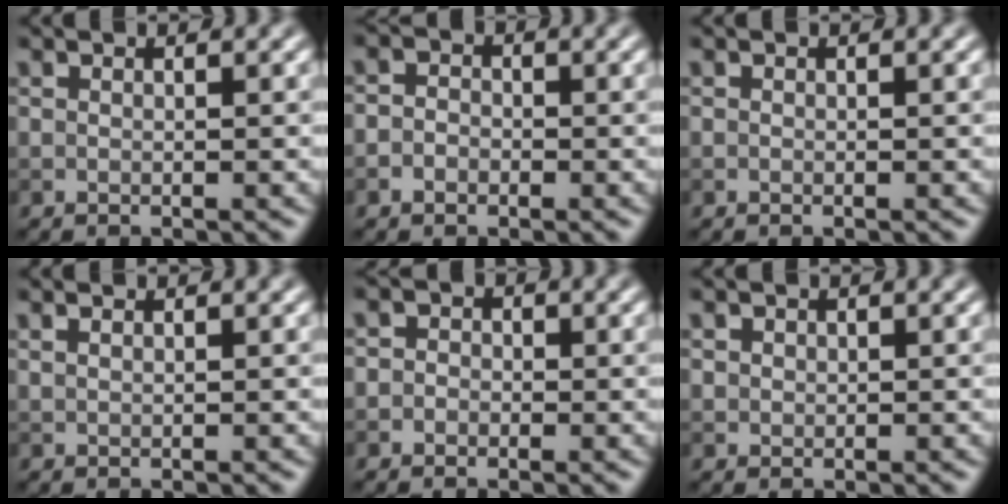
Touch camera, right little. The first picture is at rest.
{"total": 1.7, "force": [-0.6, 1.4, 0.7], "torque": [0.001, 0.002, -0.021]}
{"total": 0.0}
{"total": 0.7, "force": [0.6, 0.2, 0.4], "torque": [-0.010, 0.001, 0.009]}
{"total": 2.3, "force": [0.3, 2.1, 0.9], "torque": [0.013, 0.009, -0.029]}
{"total": 0.8, "force": [0.3, 0.7, 0.1], "torque": [0.004, -0.005, 0.009]}